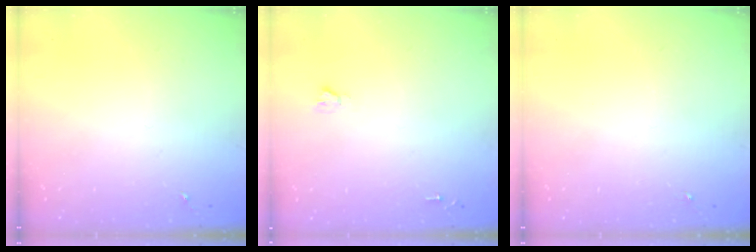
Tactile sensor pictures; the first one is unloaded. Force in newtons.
{"total": 1.9, "press": 1.9, "slide": 0.2}
{"total": 0.0}